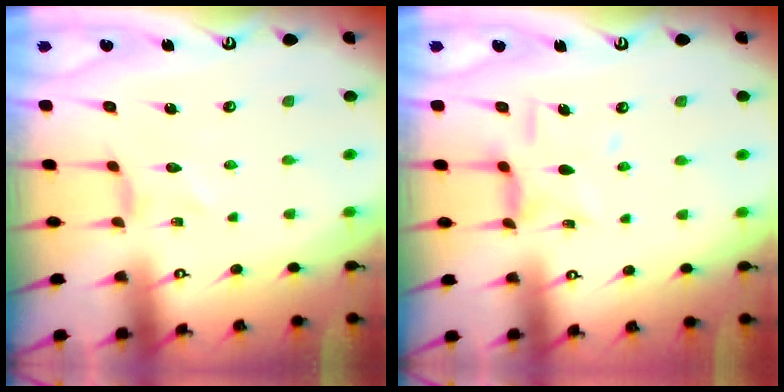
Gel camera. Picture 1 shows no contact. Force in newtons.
{"total": 11.5, "press": 11.4, "slide": 0.9}